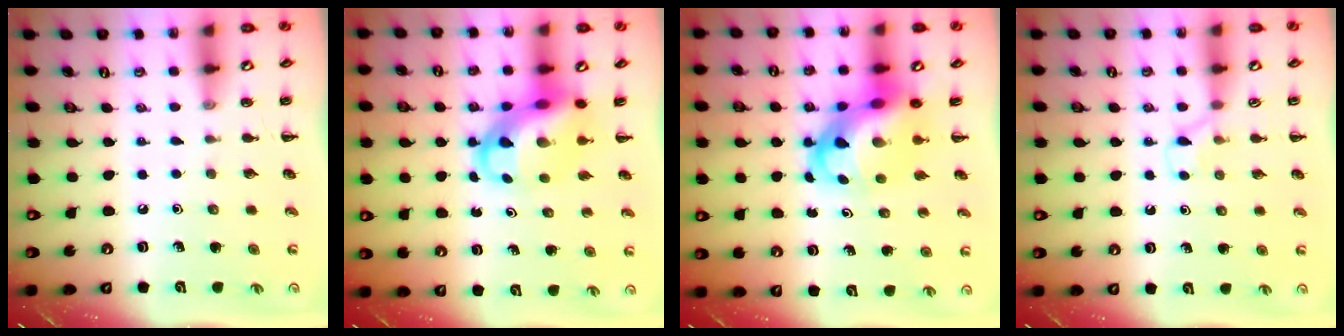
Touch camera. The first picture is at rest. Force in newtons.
{"total": 10.4, "press": 10.1, "slide": 2.7}
{"total": 10.7, "press": 10.2, "slide": 3.0}
{"total": 3.3, "press": 3.0, "slide": 1.3}